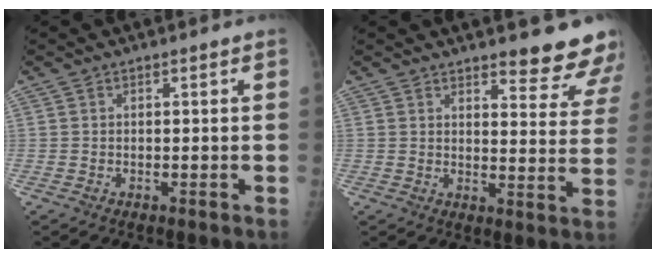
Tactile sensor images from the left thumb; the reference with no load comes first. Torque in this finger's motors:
{"motor_torque": [0.25, 0.16, -0.01, -0.22, 0.08]}